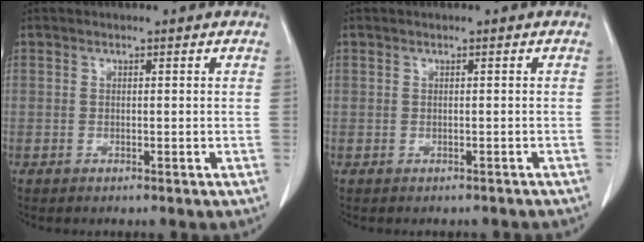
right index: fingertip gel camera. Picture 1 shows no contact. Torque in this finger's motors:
{"motor_torque": [-0.60, -0.24, -0.12, -0.06]}